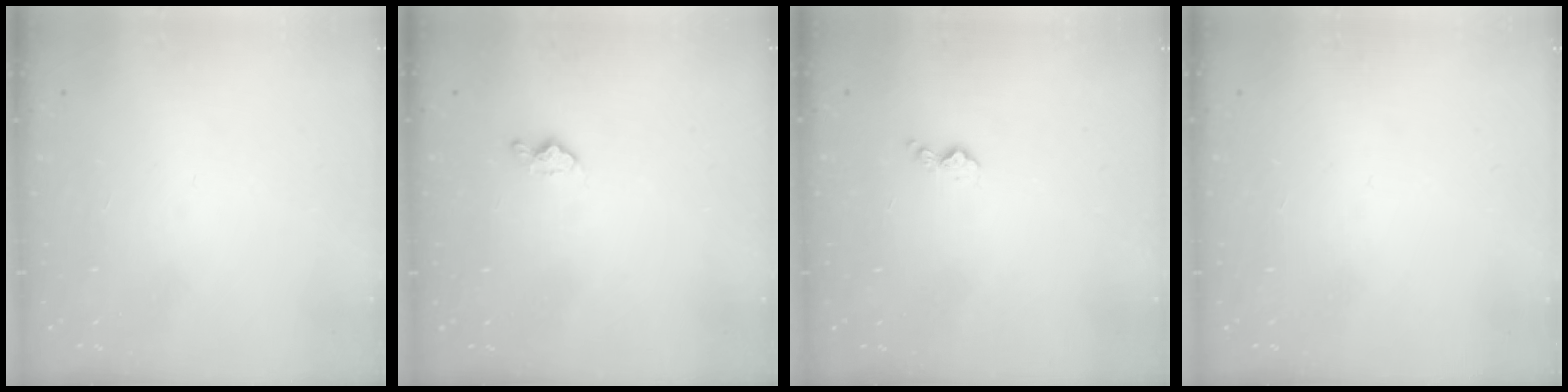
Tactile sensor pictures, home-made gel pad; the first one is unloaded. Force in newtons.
{"total": 4.4, "press": 4.4, "slide": 0.5}
{"total": 3.5, "press": 3.4, "slide": 0.6}
{"total": 0.0}